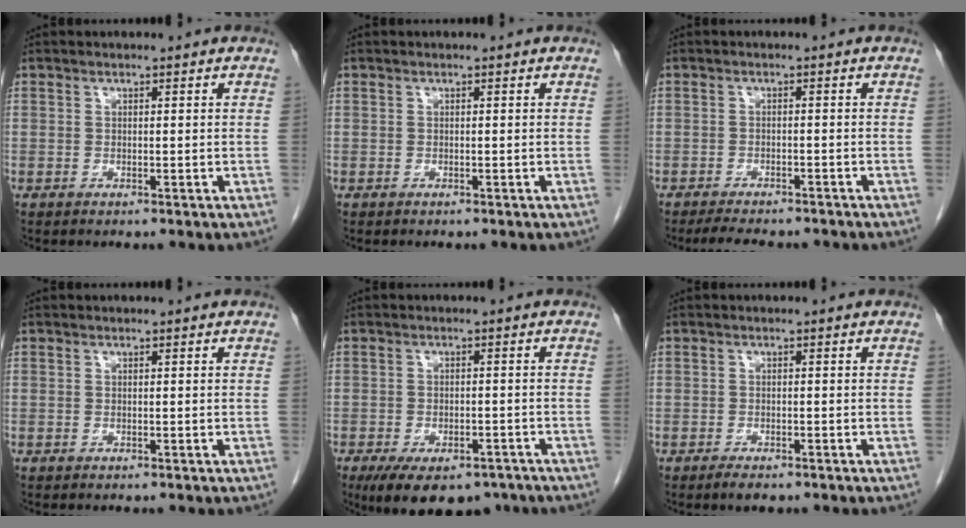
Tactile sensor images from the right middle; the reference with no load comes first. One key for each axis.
{"total": 0.0}
{"total": 8.3, "fx": -7.3, "fy": 2.0, "fz": 3.3, "tx": -0.049, "ty": -0.006, "tz": -0.101}
{"total": 0.0}
{"total": 11.5, "fx": -8.3, "fy": 5.4, "fz": 6.0, "tx": -0.097, "ty": -0.007, "tz": -0.119}
{"total": 2.0, "fx": -1.5, "fy": 0.7, "fz": 1.2, "tx": -0.024, "ty": -0.003, "tz": -0.020}